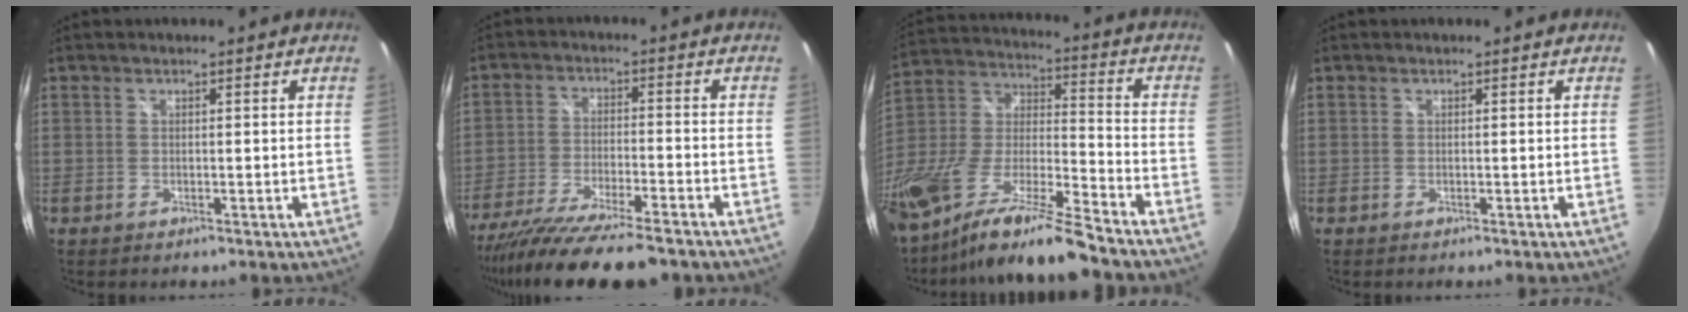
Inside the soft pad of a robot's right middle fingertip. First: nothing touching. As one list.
[{"total": 17.4, "force": [-14.6, 2.2, 9.2], "torque": [-0.183, -0.045, -0.242]}, {"total": 19.4, "force": [-15.2, 1.9, 11.9], "torque": [-0.231, -0.023, -0.289]}, {"total": 0.0}]